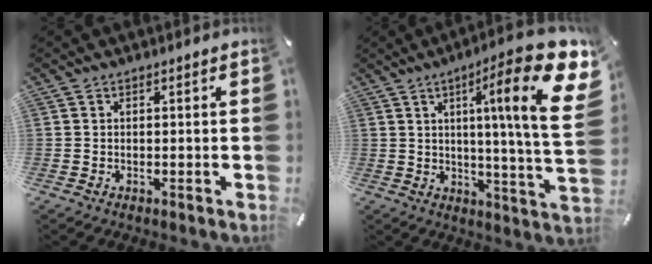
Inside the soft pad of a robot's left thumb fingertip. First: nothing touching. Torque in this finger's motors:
{"motor_torque": [2.93, 2.08, 1.44, -1.33, 0.52]}